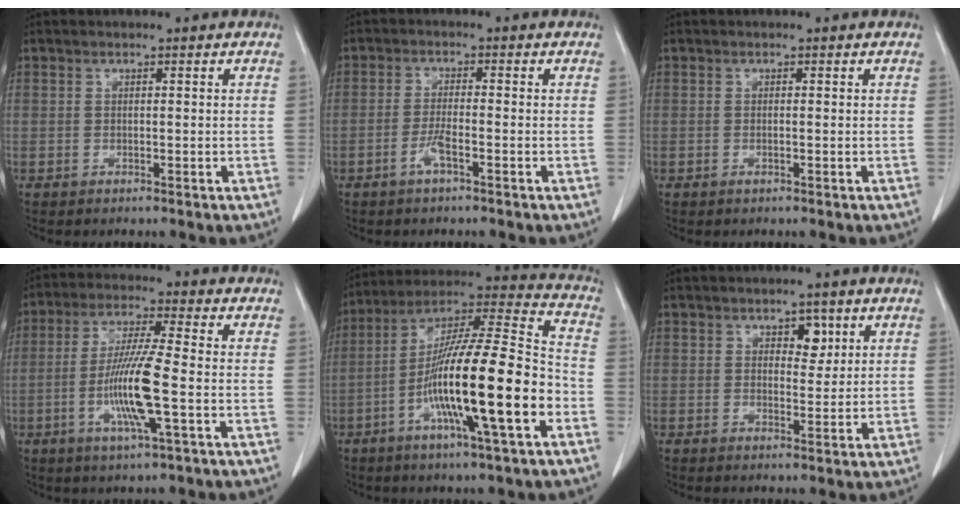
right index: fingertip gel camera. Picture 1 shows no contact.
{"total": 2.9, "force": [-1.6, 0.3, 2.4], "torque": [-0.051, 0.000, -0.031]}
{"total": 0.5, "force": [-0.2, 0.1, 0.5], "torque": [-0.009, 0.000, 0.000]}
{"total": 10.7, "force": [-2.6, 0.1, 10.4], "torque": [-0.207, -0.011, -0.052]}
{"total": 21.2, "force": [-6.5, 1.3, 20.1], "torque": [-0.350, -0.009, -0.115]}
{"total": 3.3, "force": [1.6, 2.0, 2.2], "torque": [-0.026, 0.003, 0.023]}